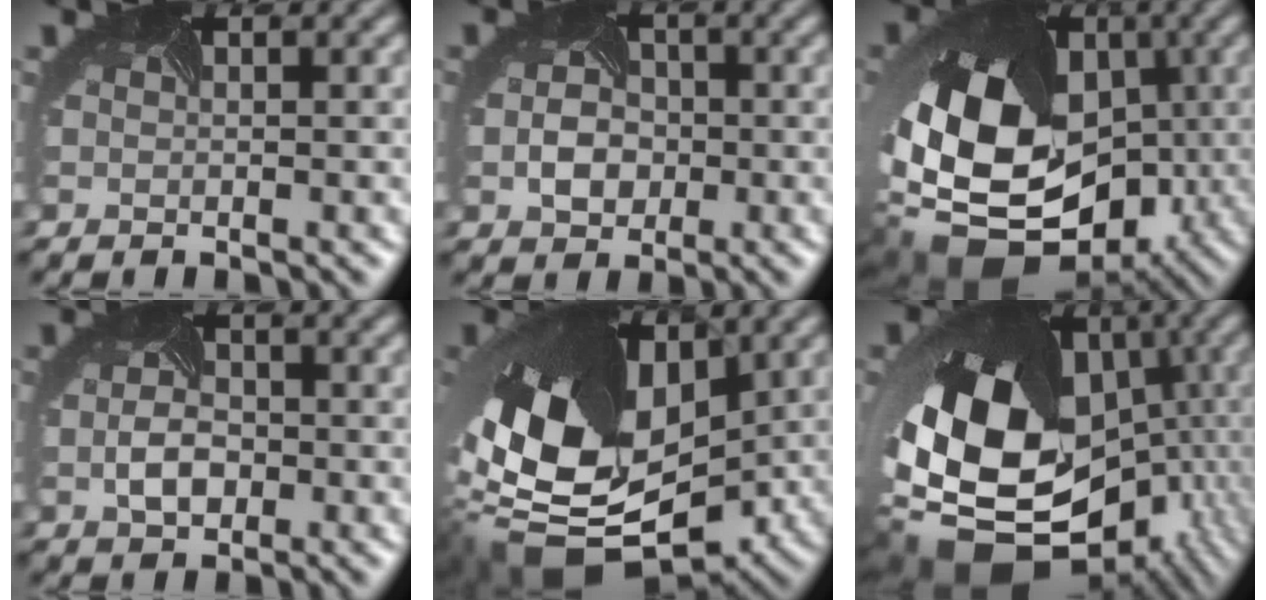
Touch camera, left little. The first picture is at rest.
{"total": 2.6, "force": [-0.6, 2.3, 1.1], "torque": [-0.030, -0.001, -0.016]}
{"total": 16.1, "force": [-2.5, 11.5, 10.9], "torque": [-0.218, -0.022, -0.029]}
{"total": 2.3, "force": [-0.5, 1.7, 1.4], "torque": [-0.045, -0.002, -0.011]}
{"total": 15.4, "force": [-2.1, 10.4, 11.2], "torque": [-0.249, -0.037, -0.023]}
{"total": 19.4, "force": [-4.1, 14.4, 12.5], "torque": [-0.252, -0.048, -0.039]}